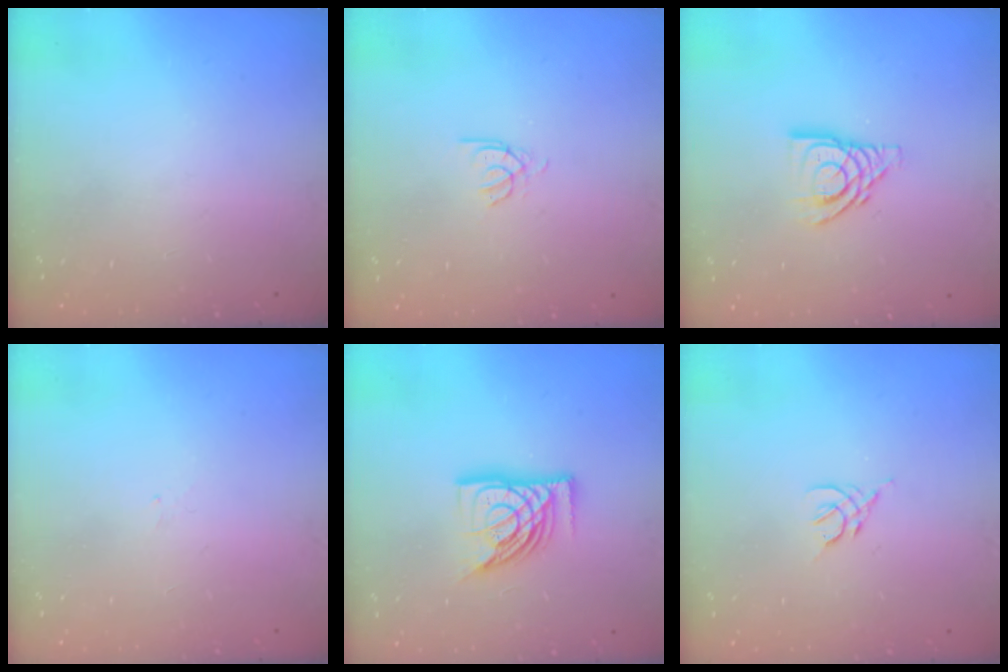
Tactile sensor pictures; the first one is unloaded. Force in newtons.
{"total": 2.4, "press": 2.3, "slide": 0.4}
{"total": 11.8, "press": 11.7, "slide": 1.1}
{"total": 1.3, "press": 1.2, "slide": 0.5}
{"total": 14.1, "press": 14.0, "slide": 1.8}
{"total": 2.5, "press": 2.4, "slide": 0.7}